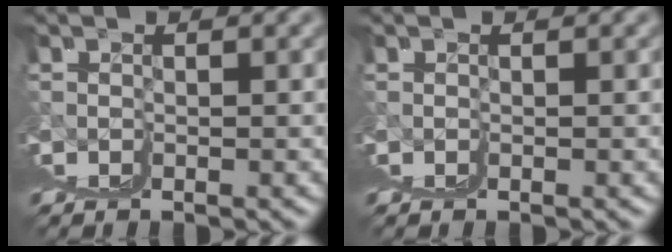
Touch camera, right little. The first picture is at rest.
{"total": 0.0}